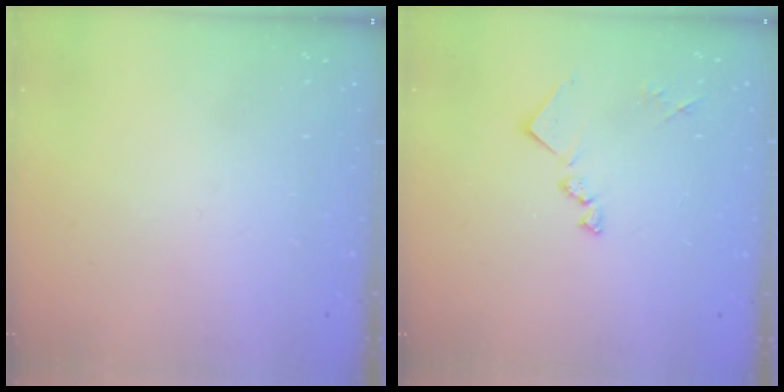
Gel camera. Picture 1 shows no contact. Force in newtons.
{"total": 10.9, "press": 10.9, "slide": 0.5}